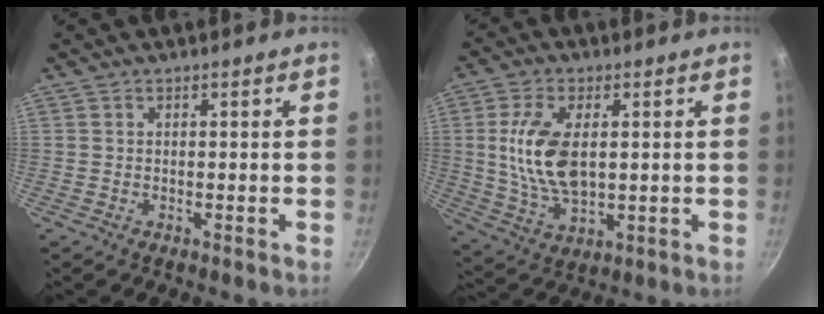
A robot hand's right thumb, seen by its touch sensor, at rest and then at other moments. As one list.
[{"total": 12.8, "force": [1.6, 7.0, 10.6], "torque": [-0.196, -0.008, 0.035]}]